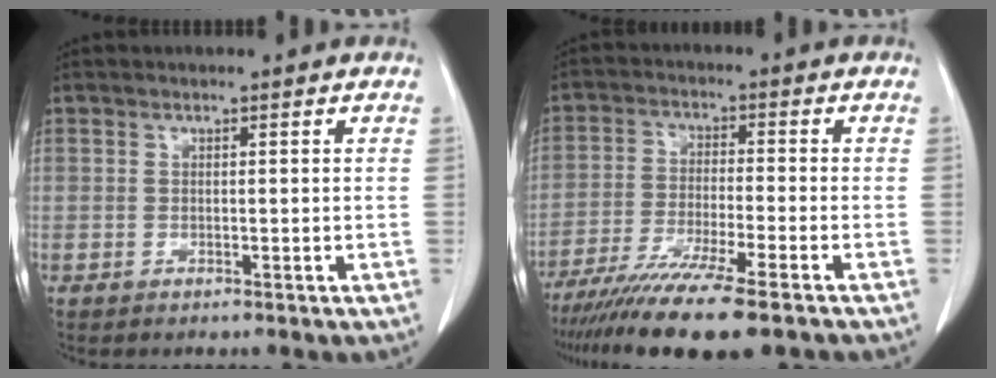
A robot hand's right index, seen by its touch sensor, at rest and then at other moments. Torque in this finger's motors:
{"motor_torque": [1.09, -1.05, 0.87, 0.21]}